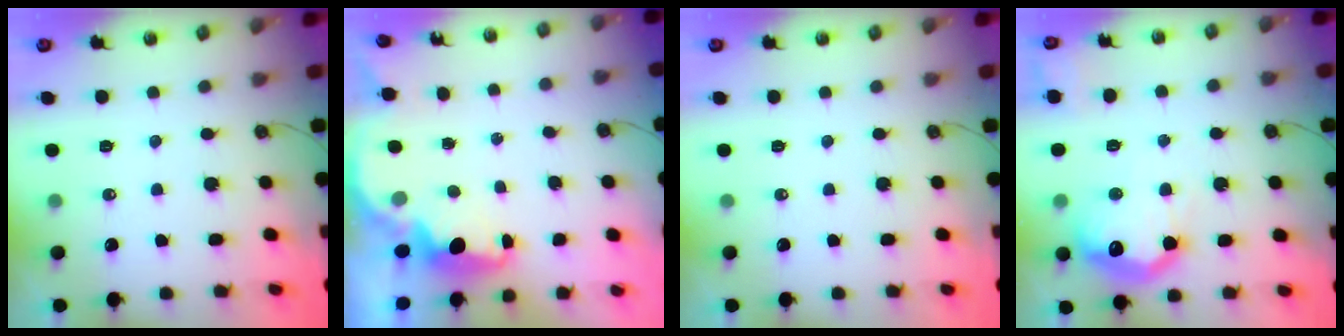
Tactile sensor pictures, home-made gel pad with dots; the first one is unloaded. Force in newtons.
{"total": 2.3, "press": 2.3, "slide": 0.4}
{"total": 0.0}
{"total": 16.0, "press": 16.0, "slide": 1.0}